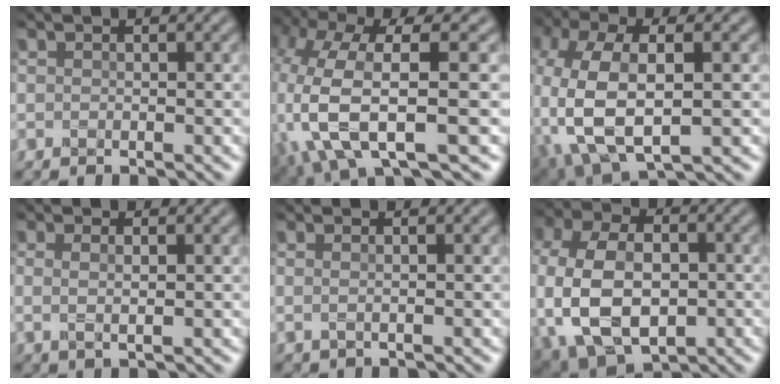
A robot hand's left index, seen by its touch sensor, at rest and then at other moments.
{"total": 9.8, "force": [-1.2, 4.5, 8.6], "torque": [-0.196, -0.017, -0.015]}
{"total": 10.1, "force": [-1.0, 5.8, 8.3], "torque": [-0.202, 0.001, -0.018]}
{"total": 1.5, "force": [0.5, 0.4, 1.3], "torque": [-0.023, 0.004, 0.004]}
{"total": 1.0, "force": [0.3, 0.4, 0.9], "torque": [-0.011, -0.003, -0.003]}
{"total": 12.7, "force": [-2.1, 9.0, 8.8], "torque": [-0.207, -0.019, -0.022]}